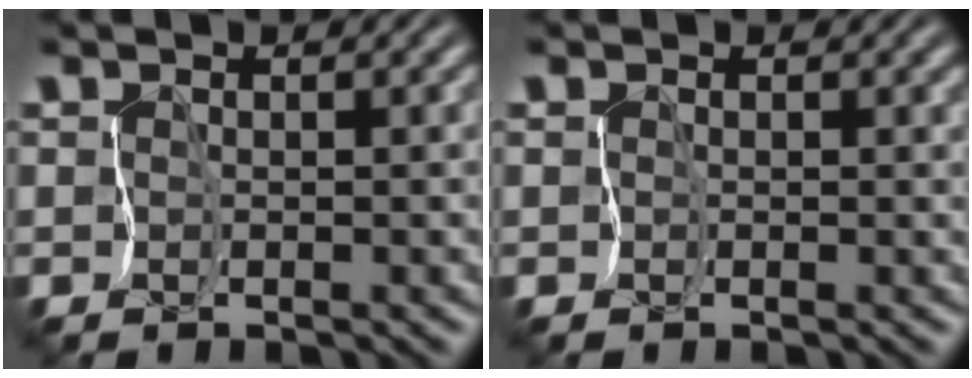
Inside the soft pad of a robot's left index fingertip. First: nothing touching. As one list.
[{"total": 0.0}]